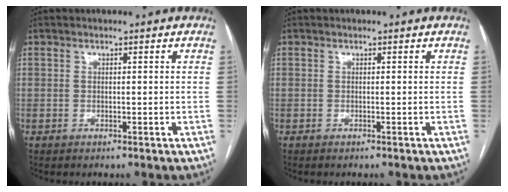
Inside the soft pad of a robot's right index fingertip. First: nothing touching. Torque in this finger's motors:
{"motor_torque": [0.01, -0.01, 0.02, 0.01]}